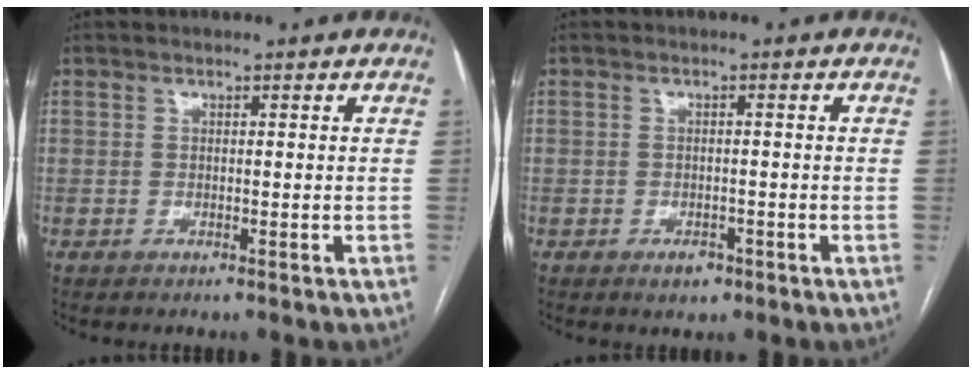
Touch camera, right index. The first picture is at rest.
{"total": 2.2, "force": [-1.2, 1.5, 1.0], "torque": [-0.011, 0.004, -0.012]}